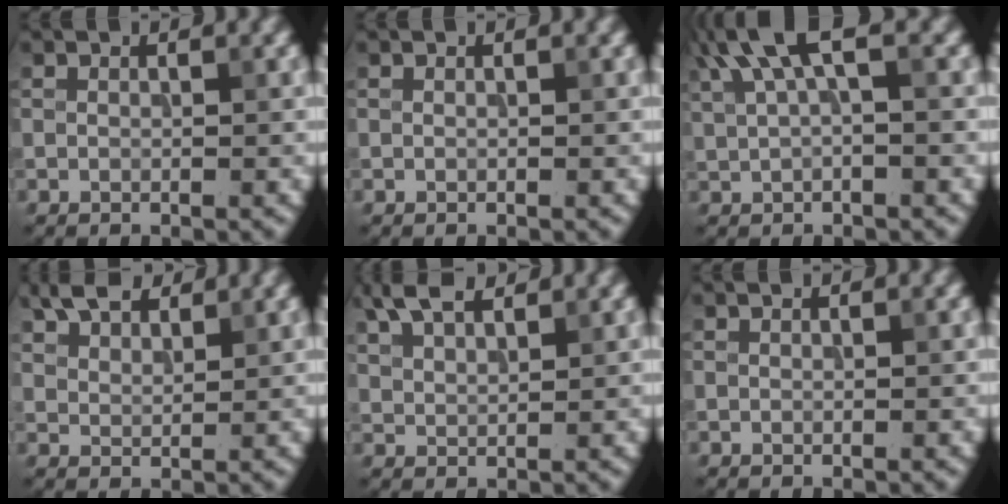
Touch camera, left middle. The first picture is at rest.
{"total": 0.0}
{"total": 5.2, "force": [2.7, 1.5, 4.2], "torque": [-0.083, 0.015, 0.049]}
{"total": 4.0, "force": [3.1, 1.8, 1.8], "torque": [-0.041, 0.012, 0.061]}
{"total": 4.6, "force": [3.3, 1.7, 2.7], "torque": [-0.060, 0.014, 0.064]}
{"total": 0.0}